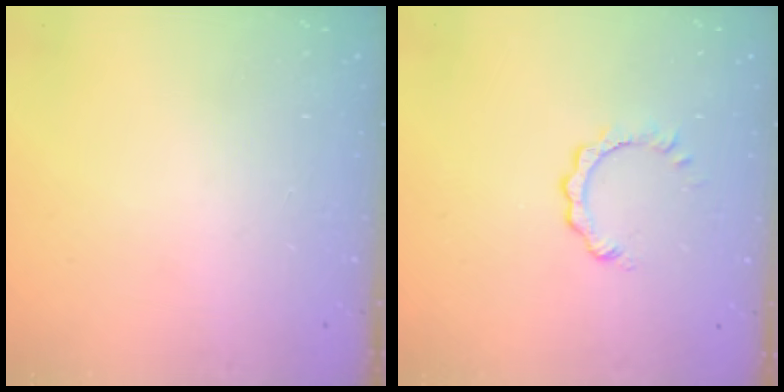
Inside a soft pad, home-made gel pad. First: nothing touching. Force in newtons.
{"total": 1.7, "press": 1.7, "slide": 0.3}